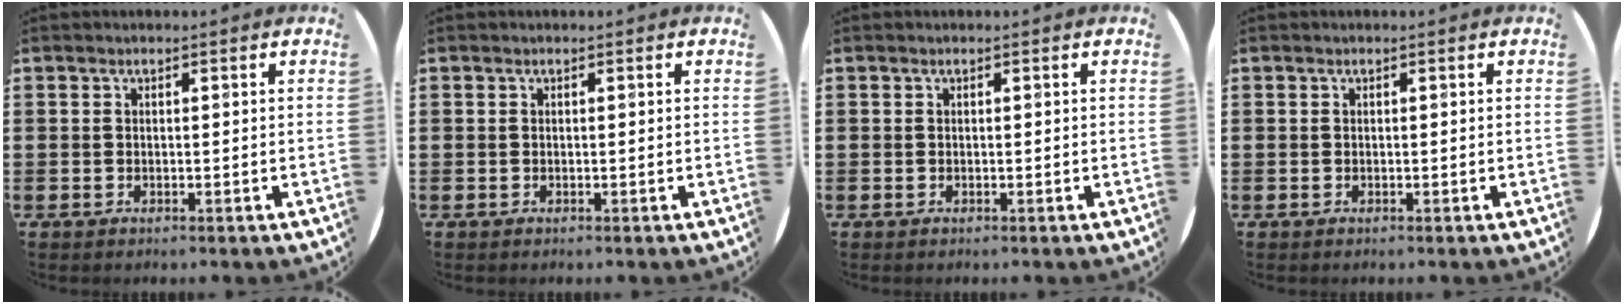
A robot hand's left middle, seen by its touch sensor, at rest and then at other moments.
{"total": 0.0}
{"total": 0.0}
{"total": 0.0}